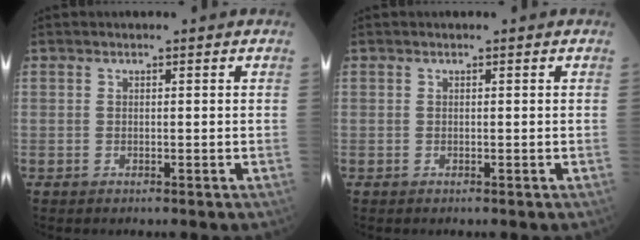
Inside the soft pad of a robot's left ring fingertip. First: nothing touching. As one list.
[{"total": 0.0}]